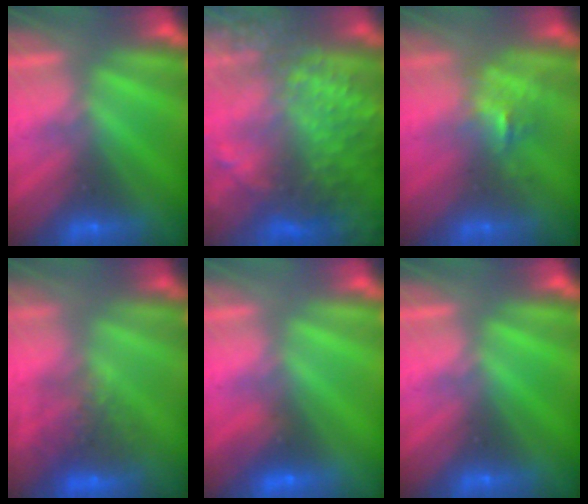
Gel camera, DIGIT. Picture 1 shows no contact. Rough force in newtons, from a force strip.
{"total": 13.7}
{"total": 2.5}
{"total": 8.3}
{"total": 1.2}
{"total": 0.0}